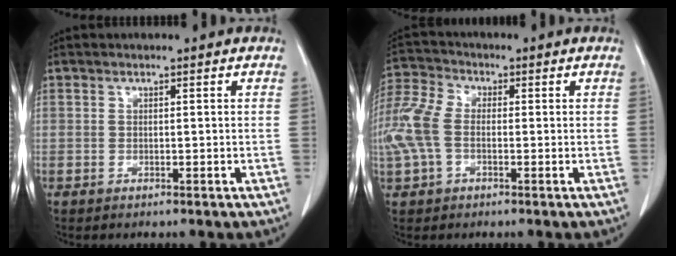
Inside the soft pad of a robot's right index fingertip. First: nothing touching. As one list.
[{"total": 8.3, "force": [-1.0, 5.0, 6.6], "torque": [-0.183, 0.020, -0.024]}]